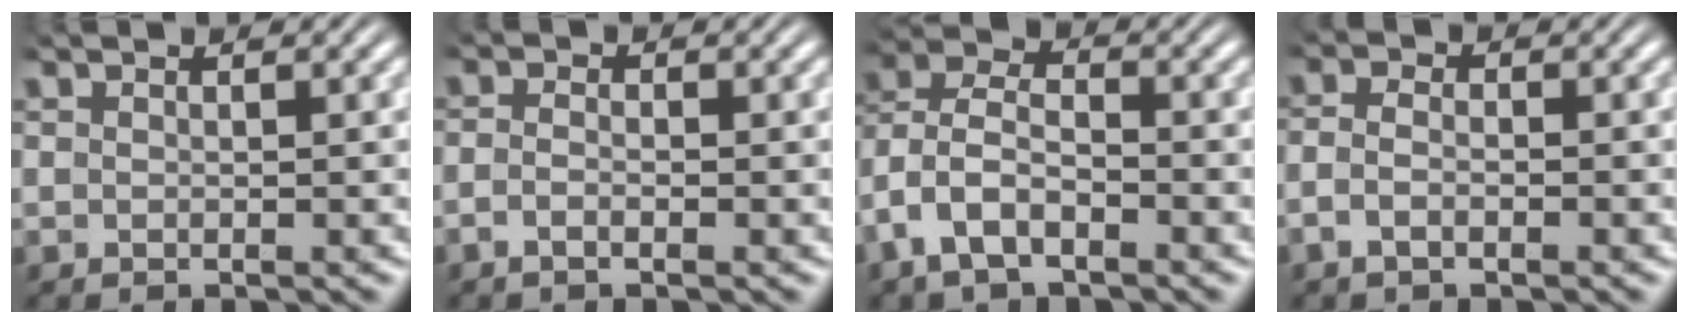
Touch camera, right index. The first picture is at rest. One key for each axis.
{"total": 1.5, "fx": -1.0, "fy": 0.6, "fz": 0.9, "tx": -0.024, "ty": -0.006, "tz": -0.021}
{"total": 5.7, "fx": -0.7, "fy": 4.6, "fz": 3.3, "tx": -0.093, "ty": -0.019, "tz": -0.011}
{"total": 2.1, "fx": -1.1, "fy": 1.2, "fz": 1.4, "tx": -0.038, "ty": -0.010, "tz": -0.019}